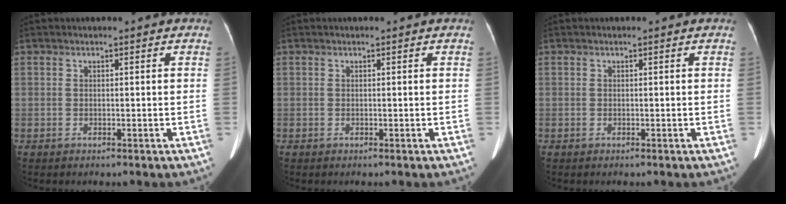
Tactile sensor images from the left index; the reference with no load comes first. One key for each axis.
{"total": 0.0}
{"total": 0.0}